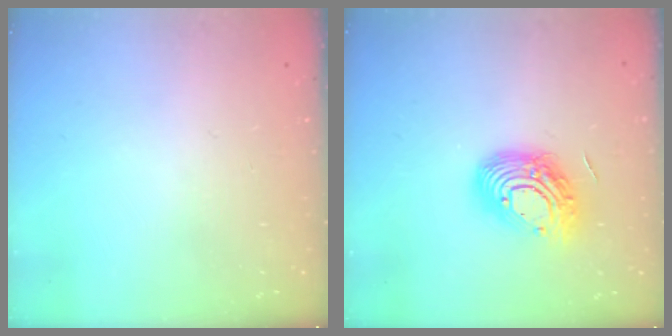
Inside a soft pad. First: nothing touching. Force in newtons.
{"total": 14.8, "press": 14.7, "slide": 1.0}